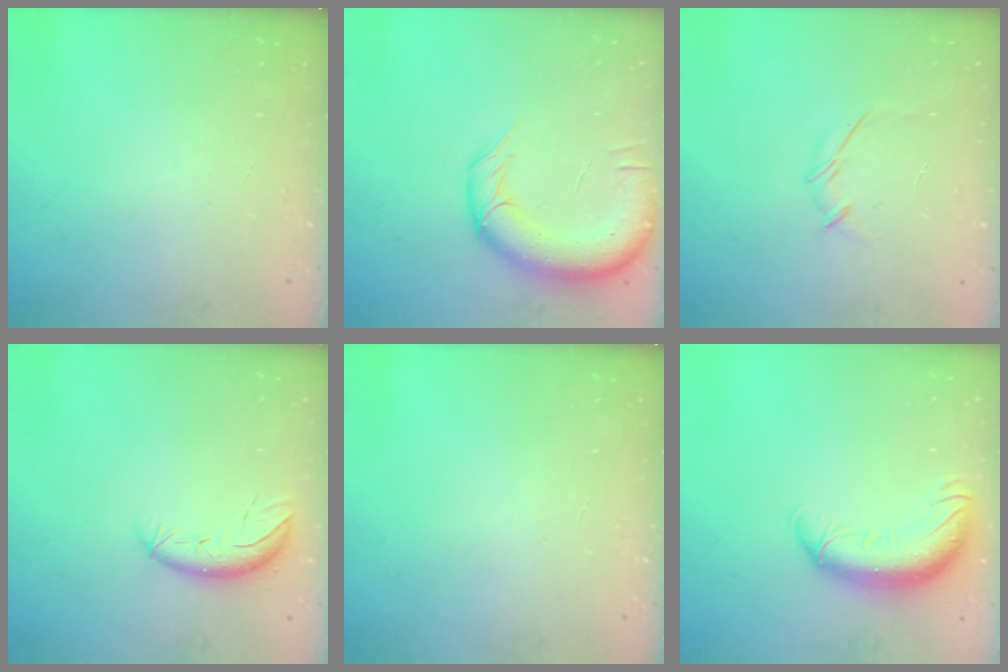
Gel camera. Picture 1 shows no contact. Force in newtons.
{"total": 13.9, "press": 13.4, "slide": 3.7}
{"total": 3.8, "press": 3.7, "slide": 0.7}
{"total": 9.6, "press": 9.3, "slide": 2.5}
{"total": 0.0}
{"total": 12.8, "press": 12.4, "slide": 3.1}